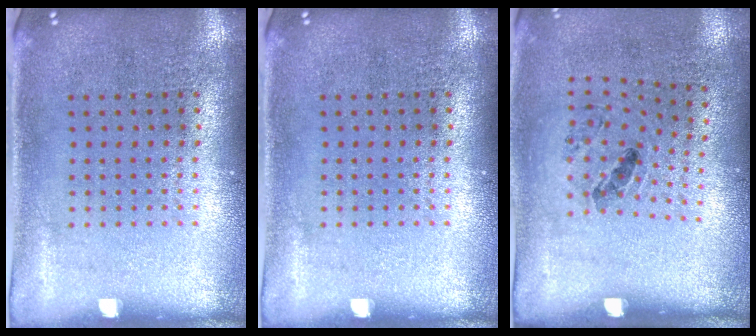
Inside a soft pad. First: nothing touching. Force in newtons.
{"total": 0.0}
{"total": 1.2, "press": 0.7, "slide": 1.0}